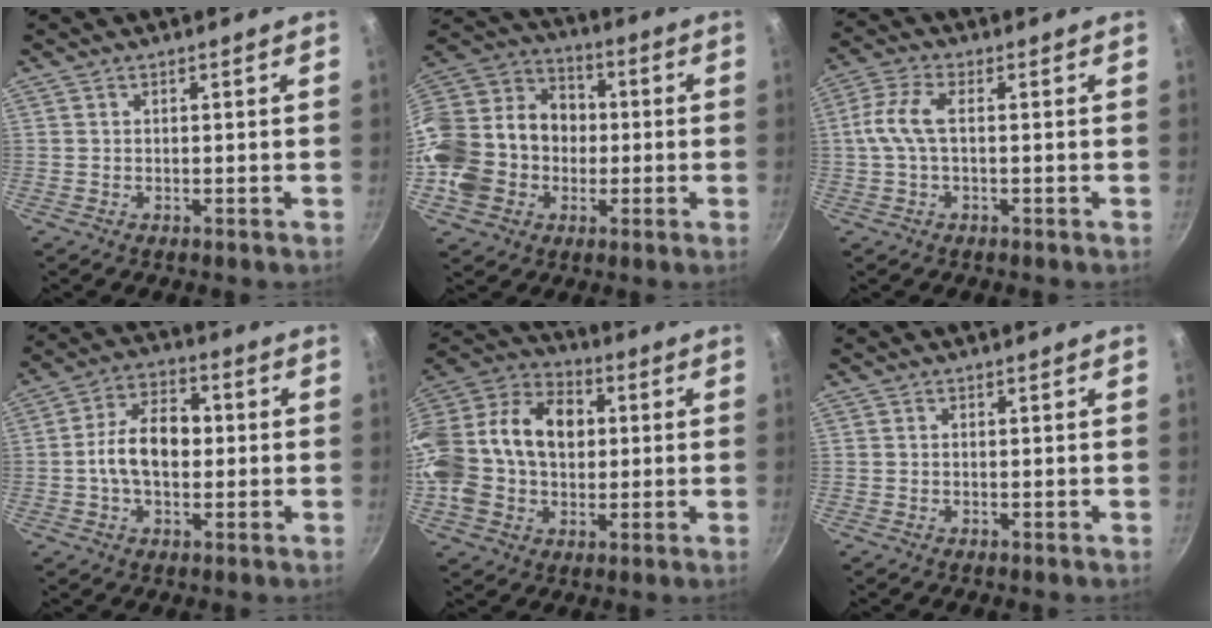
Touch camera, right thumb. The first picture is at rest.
{"total": 22.5, "force": [-3.3, 18.4, 12.5], "torque": [-0.258, 0.047, -0.055]}
{"total": 6.4, "force": [0.3, 2.9, 5.7], "torque": [-0.142, 0.017, 0.000]}
{"total": 11.1, "force": [-0.2, 6.9, 8.7], "torque": [-0.142, 0.025, -0.012]}
{"total": 25.5, "force": [1.9, 18.1, 17.9], "torque": [-0.379, 0.040, 0.039]}
{"total": 0.0}